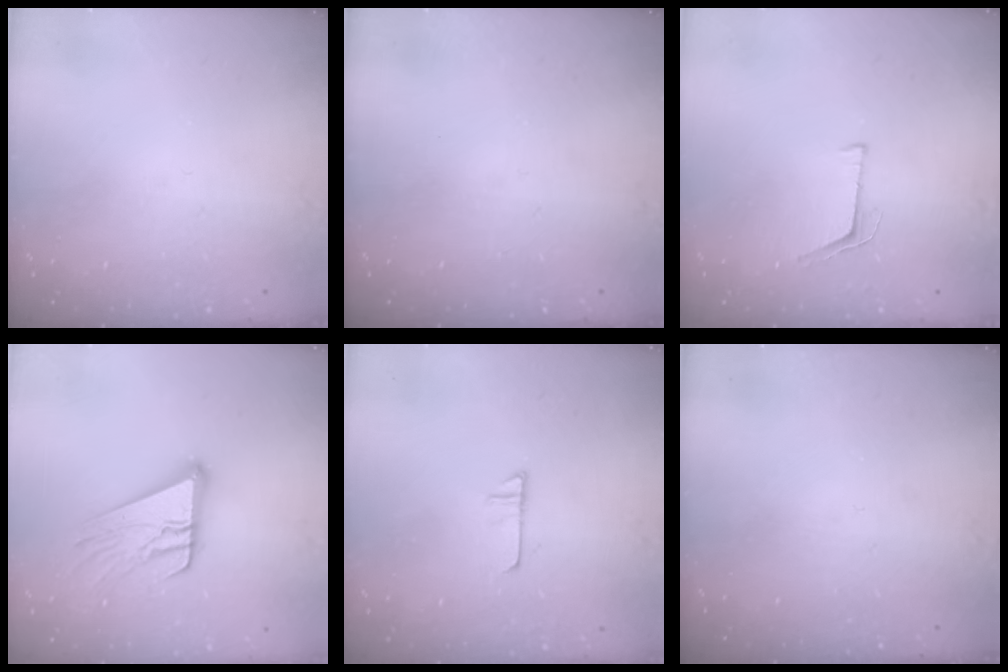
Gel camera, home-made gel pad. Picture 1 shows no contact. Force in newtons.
{"total": 0.0}
{"total": 4.2, "press": 3.5, "slide": 2.3}
{"total": 15.4, "press": 15.3, "slide": 1.4}
{"total": 6.4, "press": 6.4, "slide": 0.3}
{"total": 0.0}